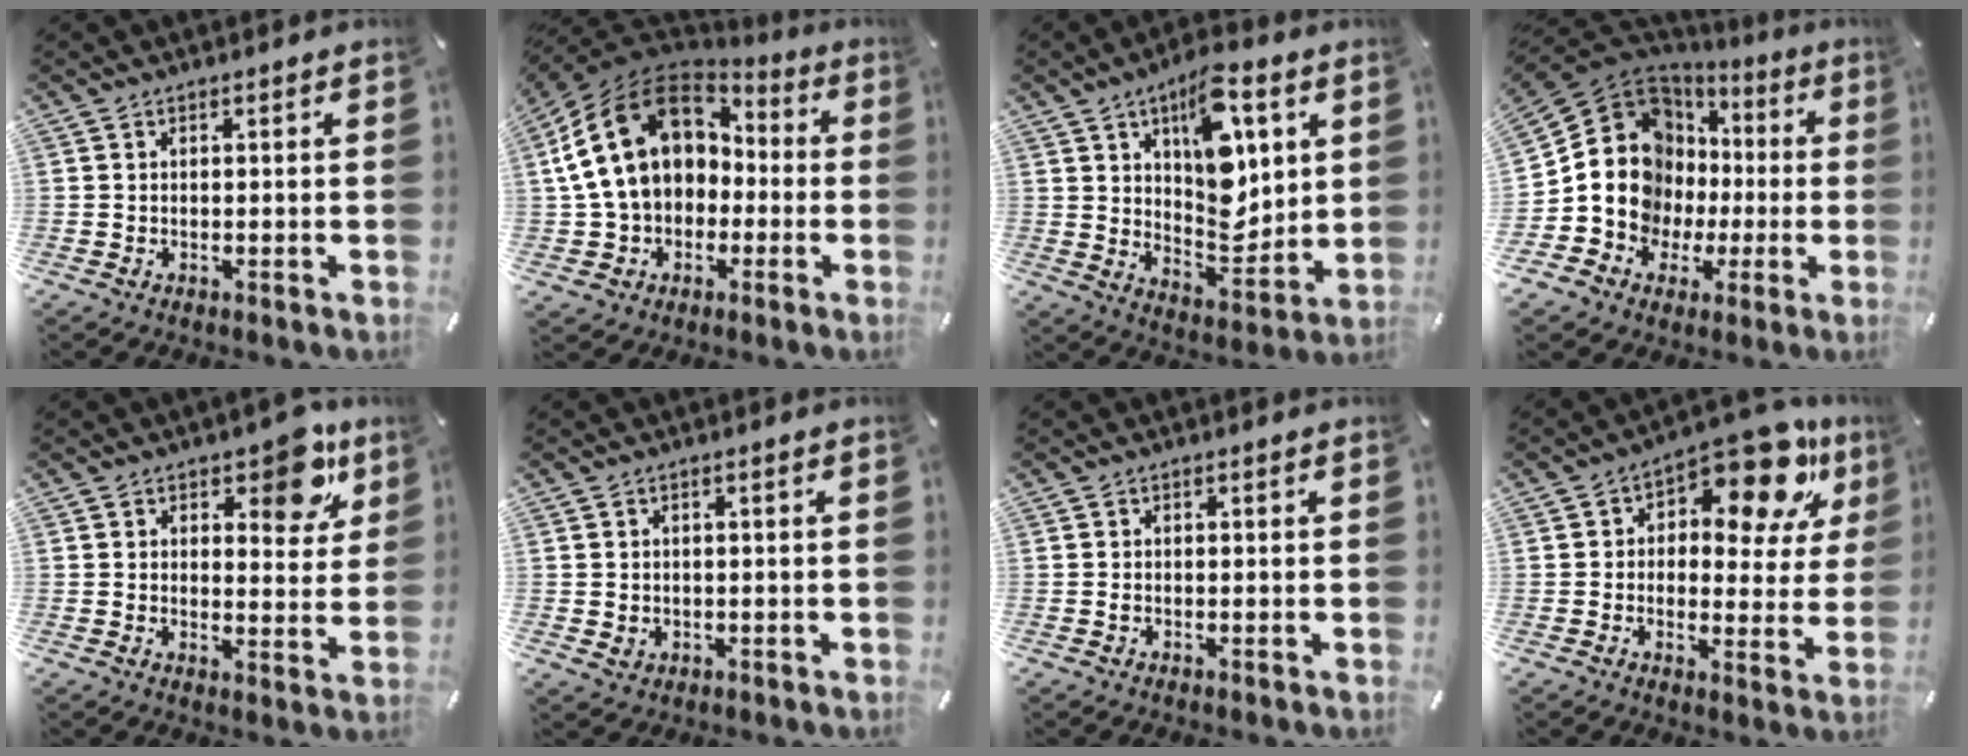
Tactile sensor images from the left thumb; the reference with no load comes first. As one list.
[{"total": 19.6, "force": [2.6, 15.3, 11.9], "torque": [-0.245, 0.011, 0.045]}, {"total": 15.8, "force": [6.5, 8.8, 11.4], "torque": [-0.136, -0.038, 0.110]}, {"total": 14.2, "force": [-0.7, 13.2, 5.1], "torque": [-0.122, -0.029, 0.000]}, {"total": 9.9, "force": [5.9, 4.9, 6.2], "torque": [-0.063, -0.031, 0.095]}, {"total": 2.1, "force": [0.3, 2.0, 0.5], "torque": [-0.010, 0.003, 0.004]}, {"total": 0.6, "force": [-0.1, 0.5, 0.4], "torque": [-0.007, 0.001, -0.003]}, {"total": 15.5, "force": [9.4, 7.4, 9.8], "torque": [-0.137, -0.064, 0.158]}]